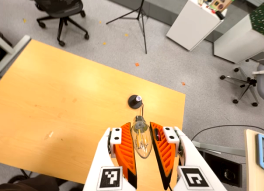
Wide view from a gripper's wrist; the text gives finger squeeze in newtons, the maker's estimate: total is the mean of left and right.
{"total": 11.6, "left": 11.8, "right": 11.5}